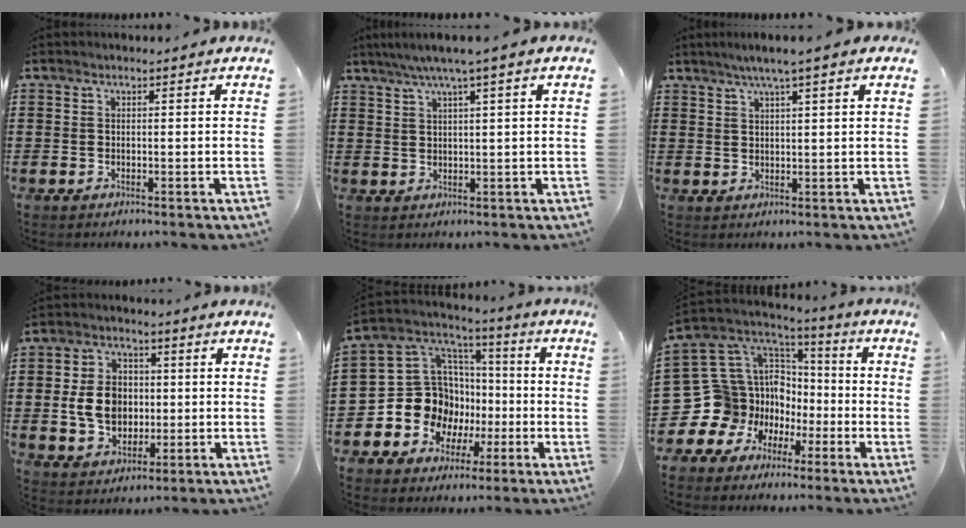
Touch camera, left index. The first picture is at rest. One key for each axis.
{"total": 3.5, "fx": 1.9, "fy": -0.4, "fz": 2.9, "tx": -0.060, "ty": 0.000, "tz": 0.031}
{"total": 3.5, "fx": 2.3, "fy": -0.3, "fz": 2.6, "tx": -0.055, "ty": 0.000, "tz": 0.039}
{"total": 7.9, "fx": -0.2, "fy": 6.2, "fz": 5.0, "tx": -0.118, "ty": 0.010, "tz": -0.010}
{"total": 13.4, "fx": -3.1, "fy": 12.1, "fz": 4.9, "tx": -0.146, "ty": -0.007, "tz": -0.049}
{"total": 13.5, "fx": -3.6, "fy": 12.8, "fz": 2.0, "tx": -0.116, "ty": -0.031, "tz": -0.031}